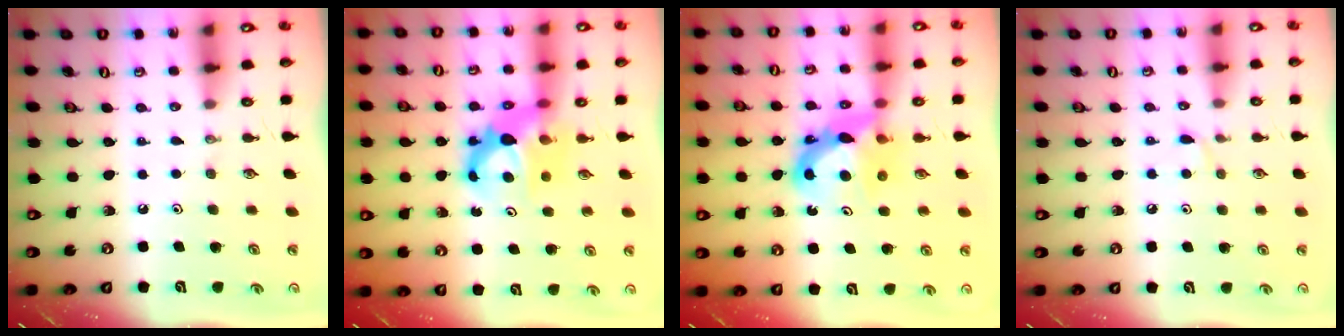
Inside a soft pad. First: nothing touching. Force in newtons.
{"total": 8.3, "press": 8.2, "slide": 0.5}
{"total": 9.4, "press": 9.4, "slide": 0.5}
{"total": 4.9, "press": 4.8, "slide": 0.7}